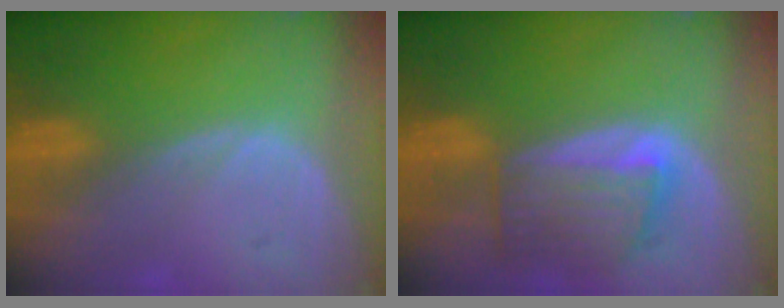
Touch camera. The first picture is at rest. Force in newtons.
{"total": 6.8, "press": 6.5, "slide": 2.2}